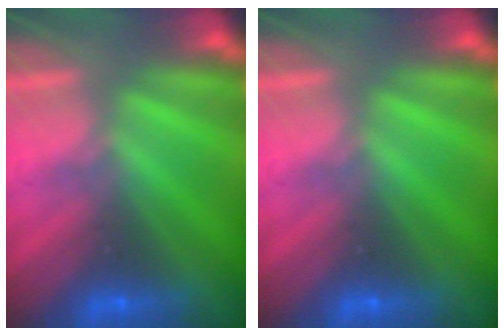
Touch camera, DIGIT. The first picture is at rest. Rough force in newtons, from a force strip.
{"total": 0.0}